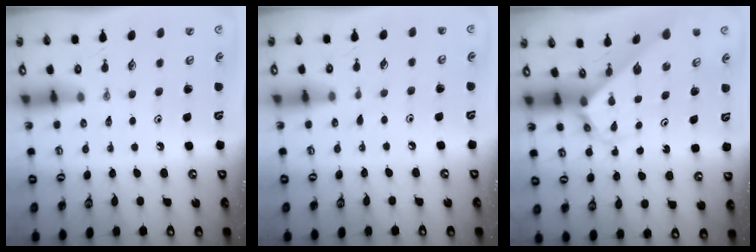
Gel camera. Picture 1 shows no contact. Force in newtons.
{"total": 2.2, "press": 2.2, "slide": 0.3}
{"total": 2.7, "press": 2.7, "slide": 0.2}